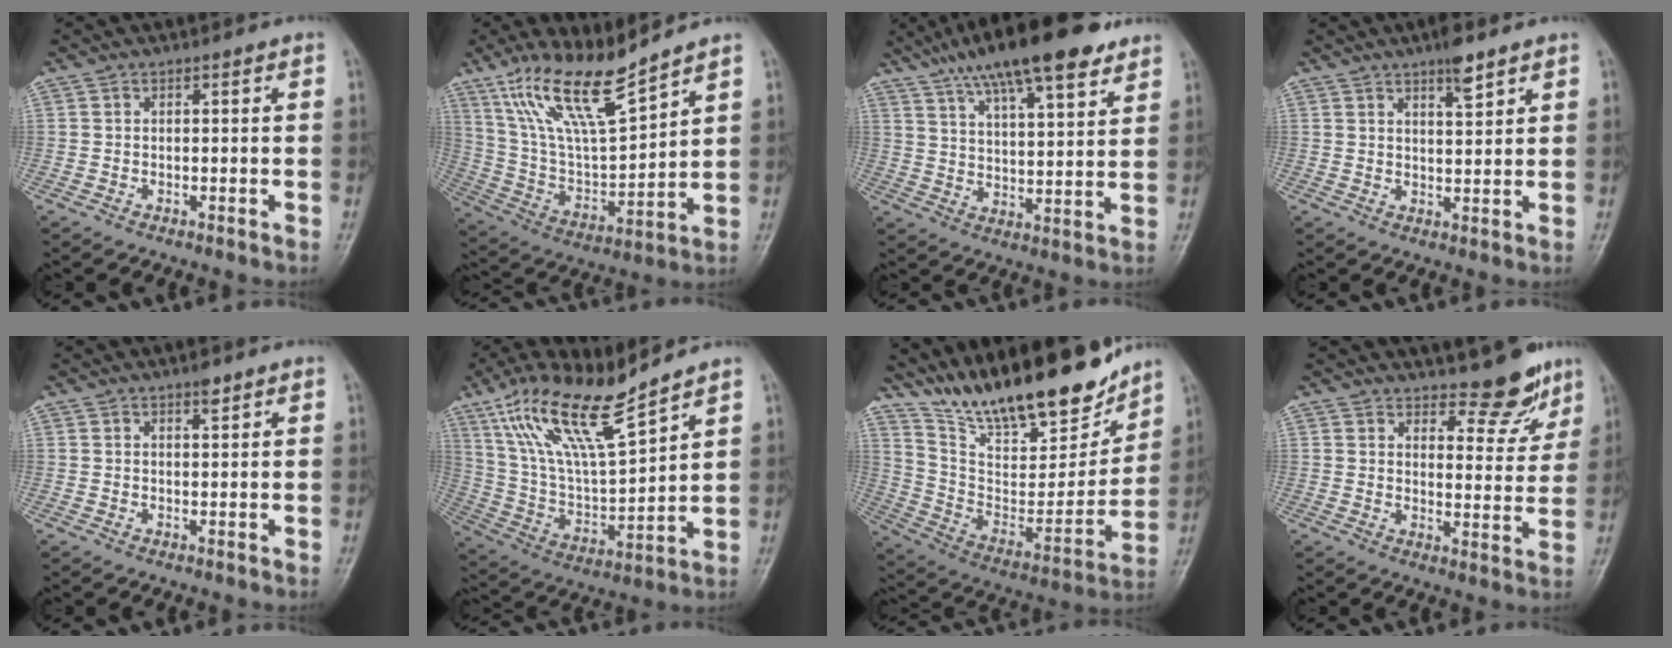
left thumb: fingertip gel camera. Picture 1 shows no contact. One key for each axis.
{"total": 15.7, "fx": 11.8, "fy": 3.0, "fz": 9.9, "tx": -0.173, "ty": -0.062, "tz": 0.239}
{"total": 19.3, "fx": 13.1, "fy": 5.3, "fz": 13.1, "tx": -0.197, "ty": -0.029, "tz": 0.213}
{"total": 4.8, "fx": 3.3, "fy": 1.1, "fz": 3.2, "tx": -0.043, "ty": -0.019, "tz": 0.052}
{"total": 1.7, "fx": 1.2, "fy": 0.5, "fz": 1.1, "tx": -0.011, "ty": -0.007, "tz": 0.019}
{"total": 17.5, "fx": 12.5, "fy": 3.5, "fz": 11.8, "tx": -0.209, "ty": -0.054, "tz": 0.247}
{"total": 24.6, "fx": 19.9, "fy": 6.8, "fz": 12.8, "tx": -0.170, "ty": -0.089, "tz": 0.340}
{"total": 8.2, "fx": 7.1, "fy": 3.0, "fz": 2.9, "tx": -0.011, "ty": -0.062, "tz": 0.097}